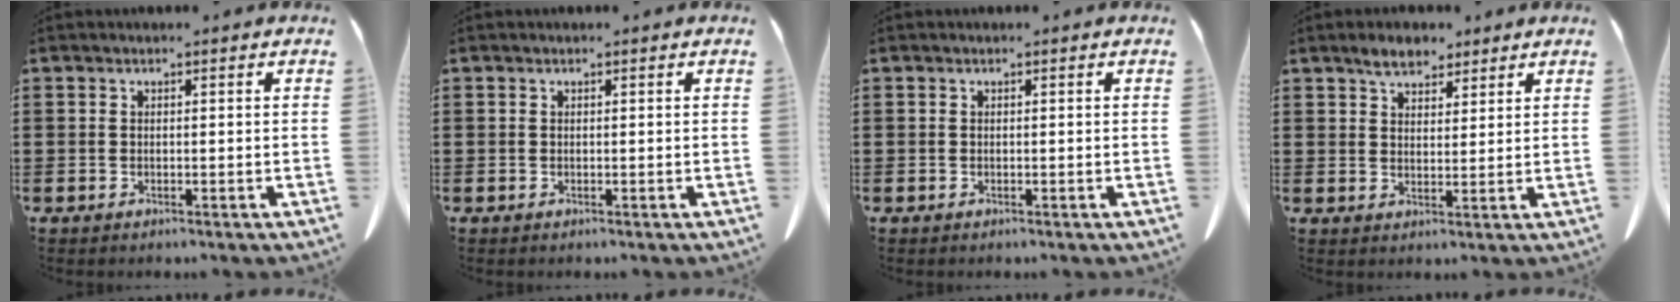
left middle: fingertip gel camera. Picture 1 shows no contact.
{"total": 0.0}
{"total": 0.0}
{"total": 4.3, "force": [3.5, 1.8, 1.6], "torque": [-0.040, 0.001, 0.068]}